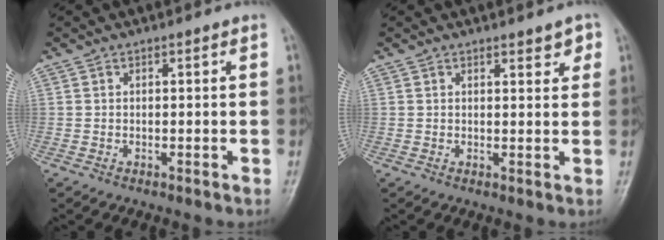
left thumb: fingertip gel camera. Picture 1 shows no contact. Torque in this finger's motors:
{"motor_torque": [-0.02, 0.01, -0.06, 0.23, 0.06]}